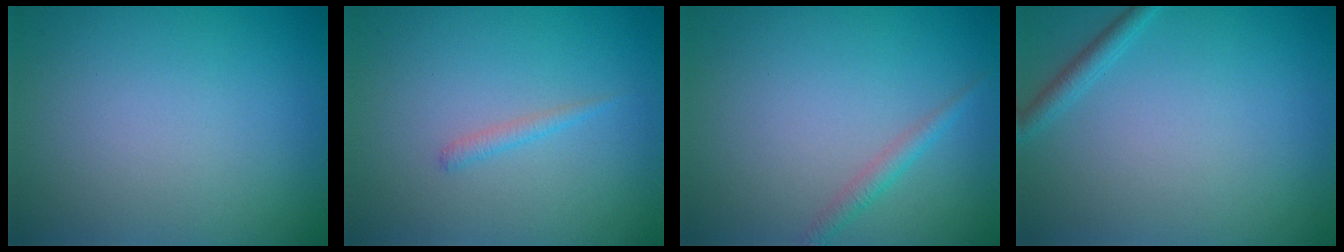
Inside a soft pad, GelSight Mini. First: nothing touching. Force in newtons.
{"total": 0.8, "press": 0.8, "slide": 0.1}
{"total": 1.4, "press": 1.4, "slide": 0.1}
{"total": 1.4, "press": 1.4, "slide": 0.1}